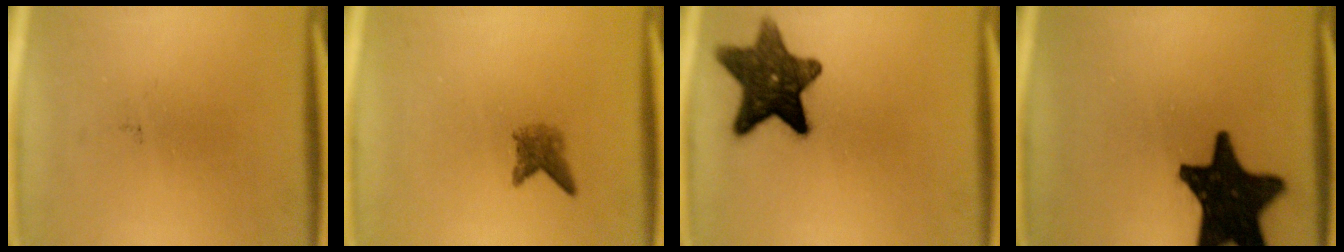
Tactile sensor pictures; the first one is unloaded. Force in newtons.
{"total": 2.3}
{"total": 12.4}
{"total": 18.9}